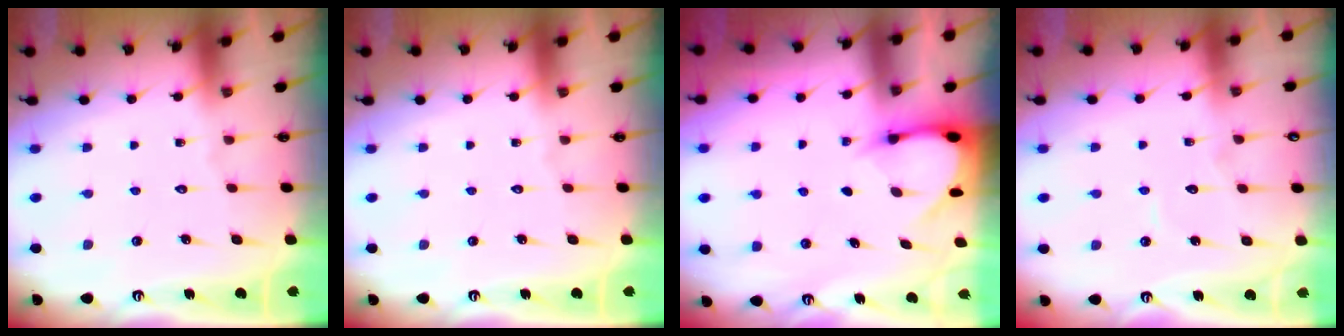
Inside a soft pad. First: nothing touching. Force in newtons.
{"total": 0.0}
{"total": 3.6, "press": 3.6, "slide": 0.3}
{"total": 4.1, "press": 4.1, "slide": 0.4}